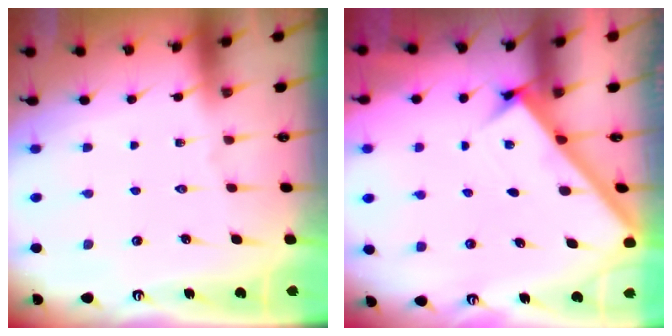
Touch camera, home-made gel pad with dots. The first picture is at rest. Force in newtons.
{"total": 2.8, "press": 2.8, "slide": 0.4}